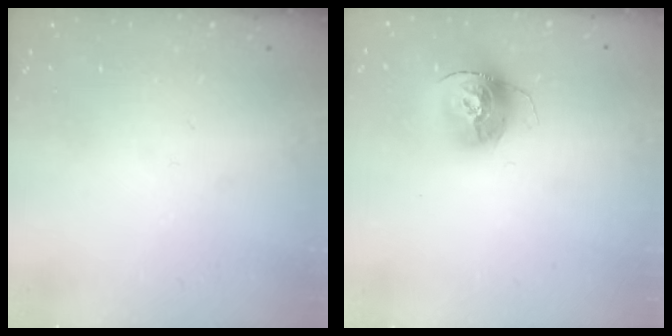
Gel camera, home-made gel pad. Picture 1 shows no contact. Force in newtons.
{"total": 14.6, "press": 14.6, "slide": 1.5}